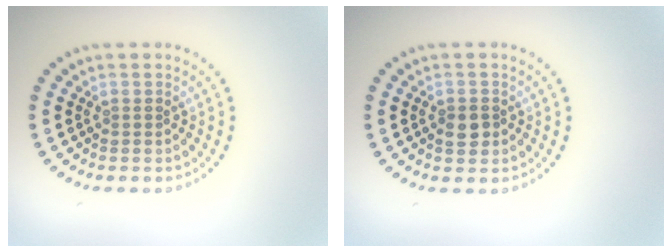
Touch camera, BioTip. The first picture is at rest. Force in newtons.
{"total": 1.7, "press": 1.7, "slide": 0.3}